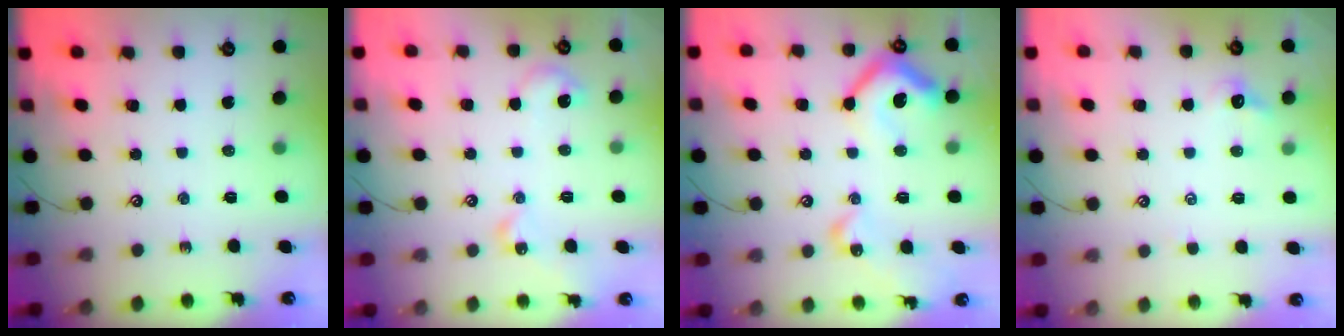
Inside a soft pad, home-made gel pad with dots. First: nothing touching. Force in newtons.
{"total": 5.9, "press": 5.9, "slide": 0.7}
{"total": 14.6, "press": 14.6, "slide": 0.8}
{"total": 1.5, "press": 1.3, "slide": 0.7}